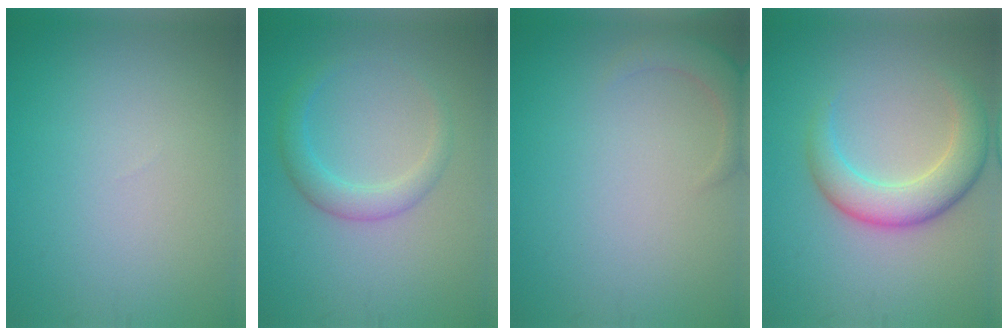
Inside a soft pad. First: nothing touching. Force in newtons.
{"total": 2.6, "press": 2.6, "slide": 0.1}
{"total": 2.3, "press": 2.3, "slide": 0.4}
{"total": 4.8, "press": 4.8, "slide": 0.1}